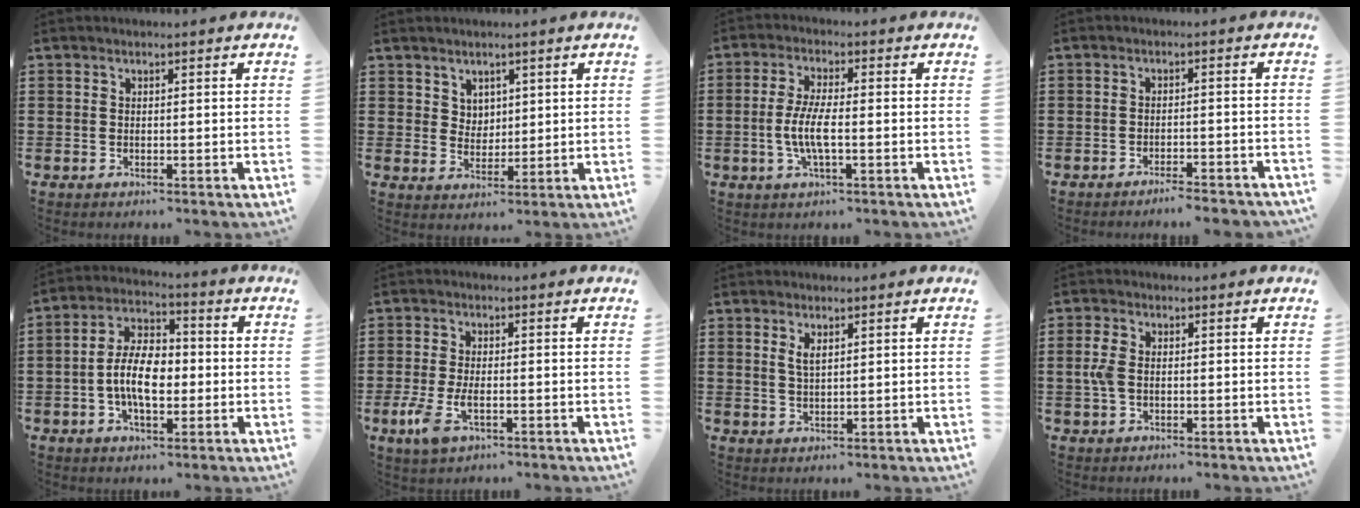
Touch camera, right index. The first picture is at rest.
{"total": 3.4, "force": [2.2, 2.5, 0.6], "torque": [-0.022, 0.008, 0.041]}
{"total": 5.6, "force": [-1.3, 1.4, 5.2], "torque": [-0.118, -0.004, -0.034]}
{"total": 2.6, "force": [-2.5, -0.1, 0.8], "torque": [-0.016, -0.001, -0.050]}
{"total": 8.4, "force": [-1.3, 4.5, 7.0], "torque": [-0.152, 0.007, -0.029]}
{"total": 4.2, "force": [-1.7, 1.8, 3.4], "torque": [-0.084, -0.009, -0.035]}
{"total": 2.4, "force": [1.2, 0.8, 1.9], "torque": [-0.041, 0.004, 0.021]}
{"total": 3.3, "force": [0.0, 1.9, 2.7], "torque": [-0.077, -0.001, -0.009]}